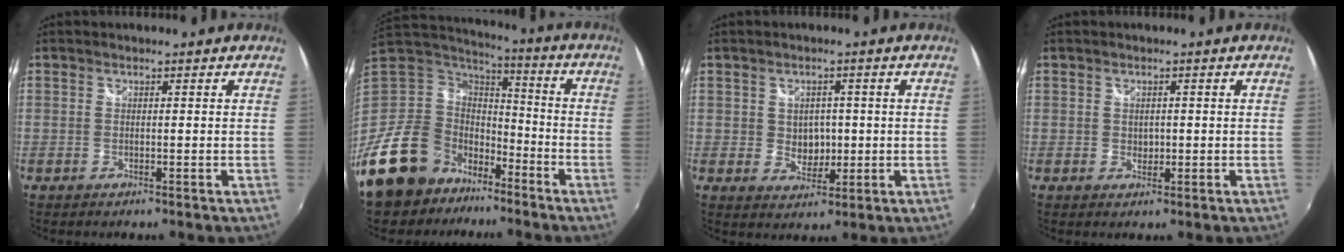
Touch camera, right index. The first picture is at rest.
{"total": 19.5, "force": [-12.7, 13.2, 6.9], "torque": [-0.176, 0.020, -0.207]}
{"total": 4.4, "force": [0.1, 3.8, 2.2], "torque": [-0.033, 0.002, 0.007]}
{"total": 1.5, "force": [0.0, 1.4, 0.6], "torque": [-0.007, 0.000, 0.002]}